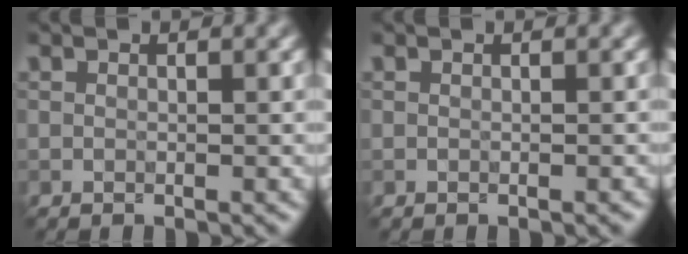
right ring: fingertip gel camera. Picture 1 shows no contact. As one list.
[{"total": 0.0}]